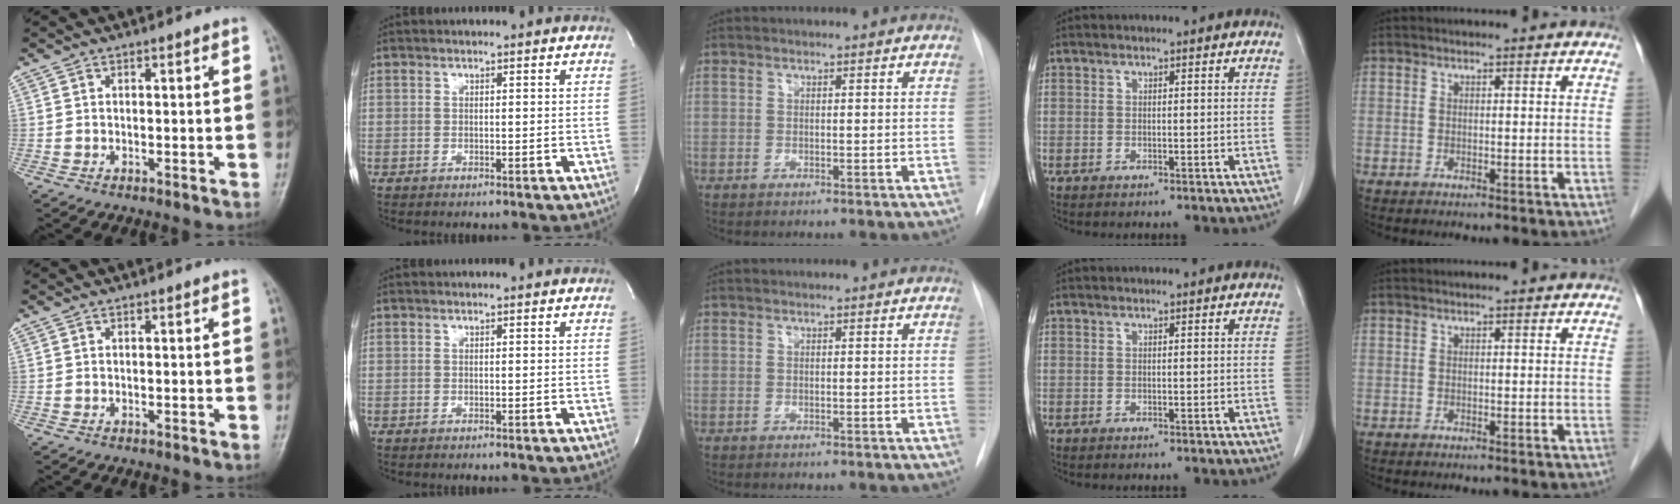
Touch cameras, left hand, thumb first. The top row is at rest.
{}